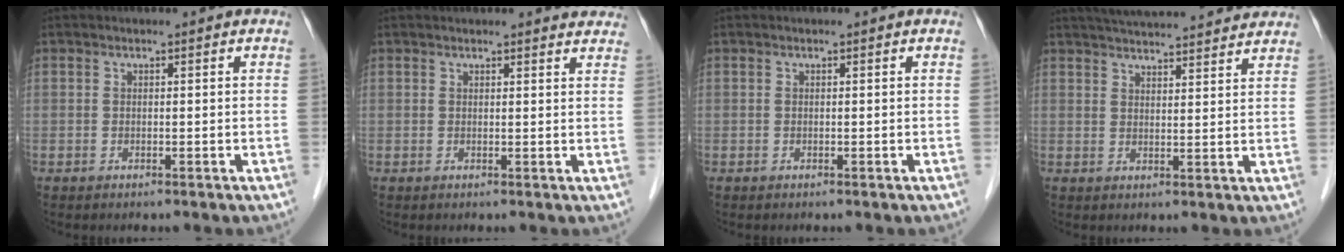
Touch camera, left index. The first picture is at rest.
{"total": 5.8, "force": [5.6, 1.0, 1.1], "torque": [0.002, 0.002, 0.043]}
{"total": 0.0}
{"total": 17.1, "force": [15.7, 2.0, 6.3], "torque": [-0.095, 0.034, 0.212]}